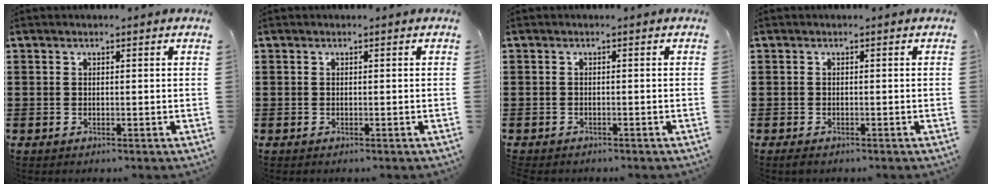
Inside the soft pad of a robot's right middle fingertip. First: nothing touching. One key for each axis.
{"total": 0.0}
{"total": 0.7, "fx": -0.6, "fy": 0.3, "fz": -0.1, "tx": 0.000, "ty": 0.003, "tz": -0.014}
{"total": 0.6, "fx": -0.5, "fy": 0.3, "fz": 0.2, "tx": -0.005, "ty": -0.001, "tz": -0.011}